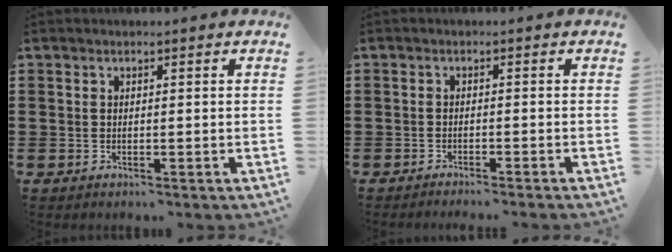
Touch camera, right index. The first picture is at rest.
{"total": 1.2, "force": [-1.1, -0.5, 0.4], "torque": [-0.007, -0.004, -0.020]}